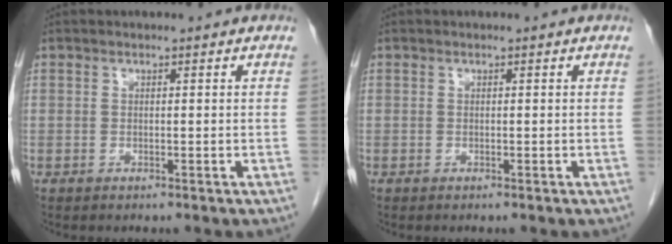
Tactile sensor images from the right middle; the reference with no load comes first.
{"total": 0.0}